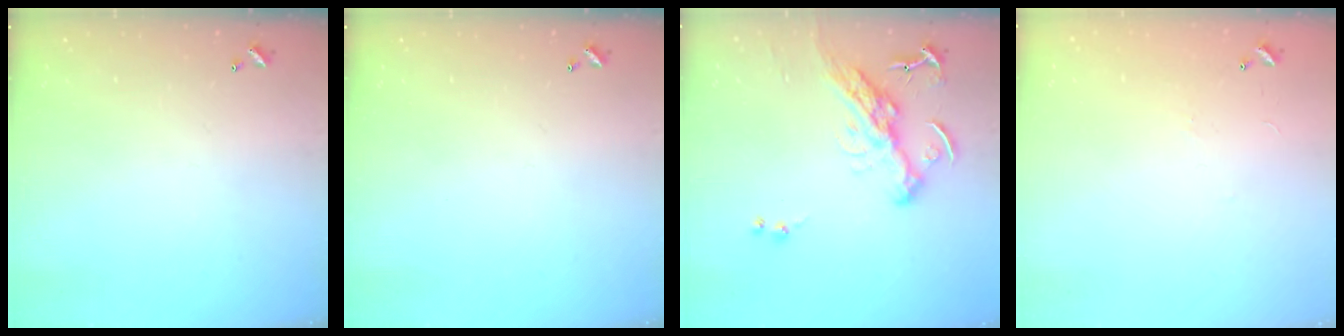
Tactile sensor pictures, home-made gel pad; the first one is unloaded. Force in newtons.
{"total": 0.0}
{"total": 12.7, "press": 12.6, "slide": 1.7}
{"total": 7.1, "press": 7.0, "slide": 0.7}